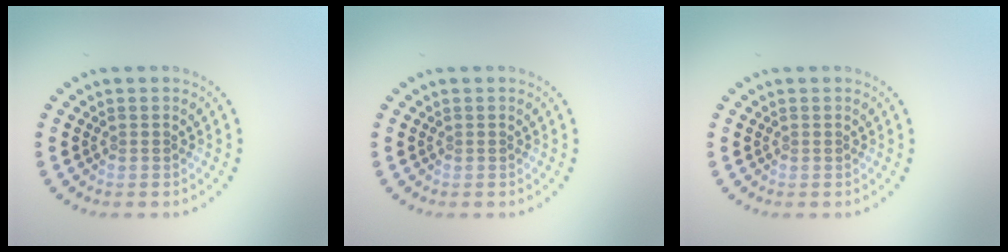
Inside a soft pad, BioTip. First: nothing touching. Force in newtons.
{"total": 0.0}
{"total": 0.0}